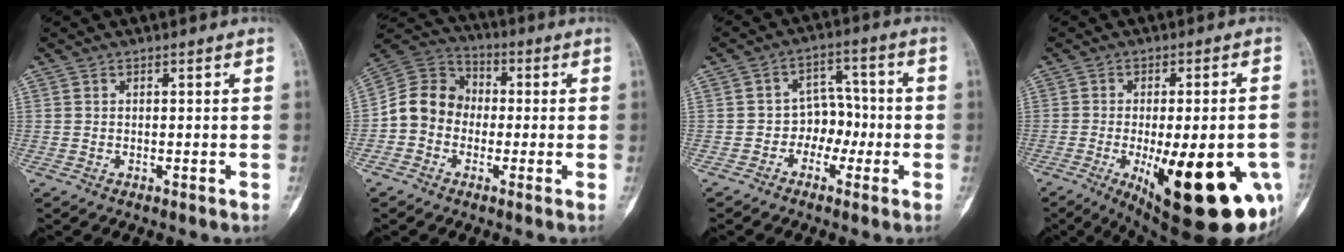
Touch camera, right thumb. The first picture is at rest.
{"total": 9.9, "force": [-1.7, 8.5, 4.7], "torque": [-0.070, 0.038, -0.046]}
{"total": 6.3, "force": [-2.1, 5.1, 3.0], "torque": [0.001, 0.034, -0.045]}
{"total": 24.6, "force": [-8.2, 8.2, 21.7], "torque": [-0.246, -0.012, -0.092]}